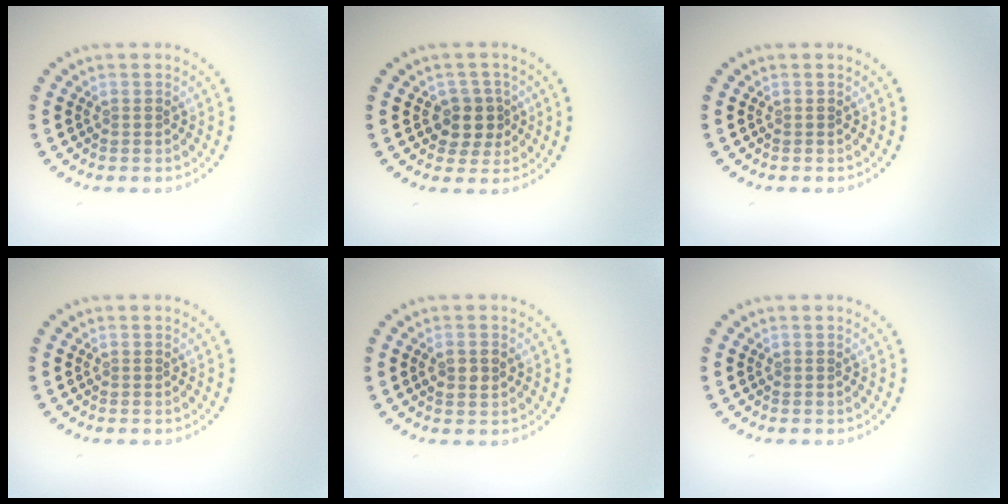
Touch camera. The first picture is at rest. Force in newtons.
{"total": 2.5, "press": 2.3, "slide": 1.1}
{"total": 0.0}
{"total": 0.0}
{"total": 1.7, "press": 1.7, "slide": 0.2}
{"total": 0.0}